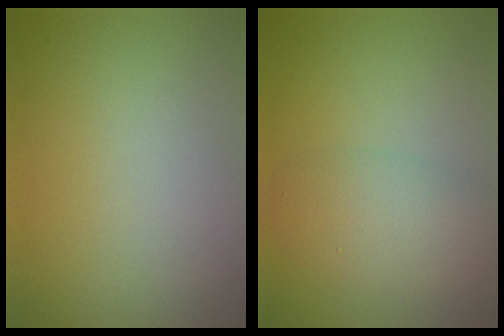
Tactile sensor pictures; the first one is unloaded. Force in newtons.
{"total": 4.6, "press": 4.6, "slide": 0.2}